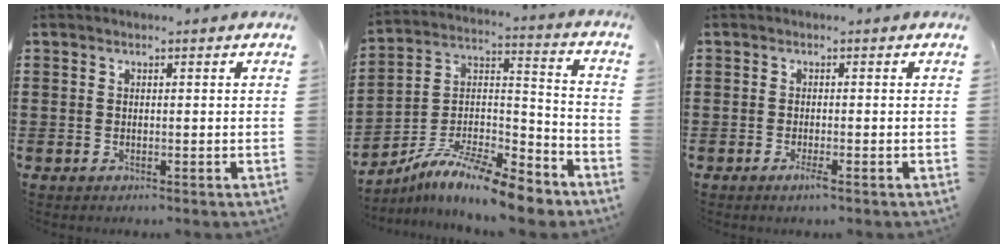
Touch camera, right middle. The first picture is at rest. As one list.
[{"total": 11.0, "force": [-9.4, 1.0, 5.6], "torque": [-0.105, 0.012, -0.188]}, {"total": 1.6, "force": [-0.9, 0.2, 1.3], "torque": [-0.023, -0.003, -0.016]}]